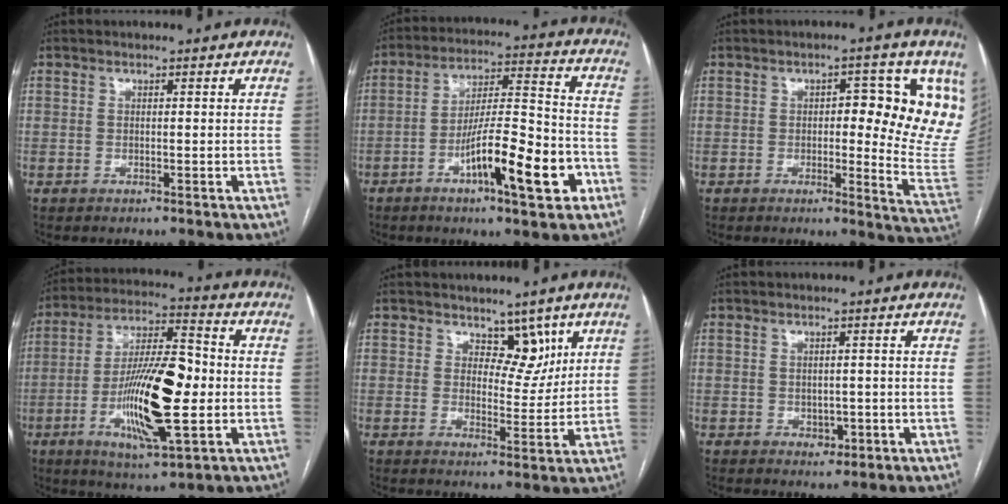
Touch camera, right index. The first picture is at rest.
{"total": 15.0, "force": [-6.3, 2.2, 13.4], "torque": [-0.227, 0.004, -0.096]}
{"total": 13.6, "force": [4.0, 4.6, 12.1], "torque": [-0.125, -0.006, 0.037]}
{"total": 17.5, "force": [-2.8, 3.9, 16.8], "torque": [-0.315, 0.003, -0.044]}
{"total": 4.9, "force": [3.2, 2.9, 2.4], "torque": [-0.017, -0.006, 0.050]}
{"total": 2.2, "force": [-0.5, 1.7, 1.3], "torque": [-0.015, 0.002, 0.004]}